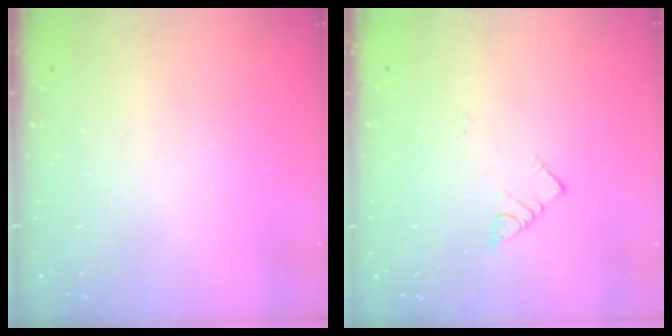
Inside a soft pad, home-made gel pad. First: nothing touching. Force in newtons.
{"total": 3.0, "press": 3.0, "slide": 0.2}